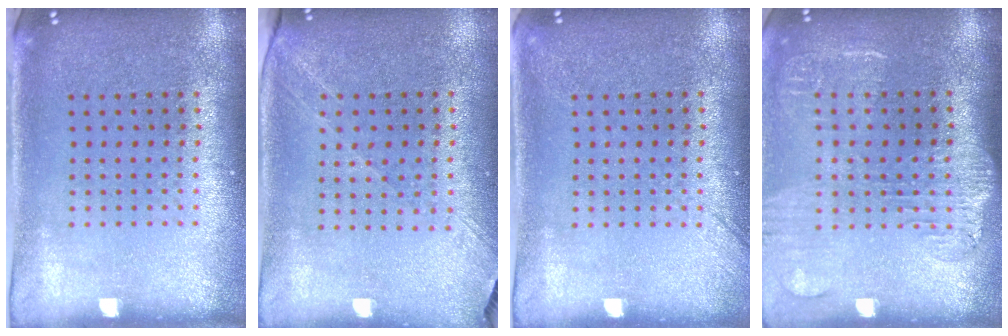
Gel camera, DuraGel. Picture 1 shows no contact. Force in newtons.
{"total": 1.5, "press": 1.3, "slide": 0.8}
{"total": 1.2, "press": 1.2, "slide": 0.2}
{"total": 1.8, "press": 1.5, "slide": 0.9}